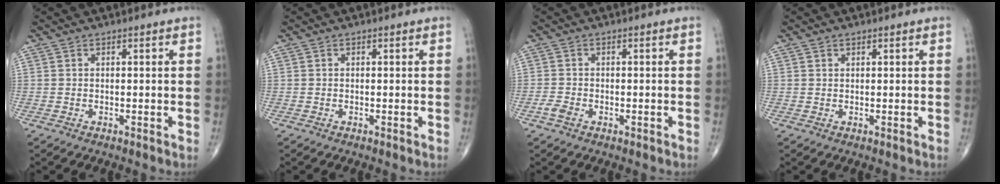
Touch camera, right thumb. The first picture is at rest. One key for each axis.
{"total": 0.0}
{"total": 2.0, "fx": -1.0, "fy": 1.3, "fz": 1.1, "tx": -0.027, "ty": 0.005, "tz": -0.021}
{"total": 0.5, "fx": 0.4, "fy": 0.3, "fz": 0.1, "tx": 0.000, "ty": -0.003, "tz": 0.005}